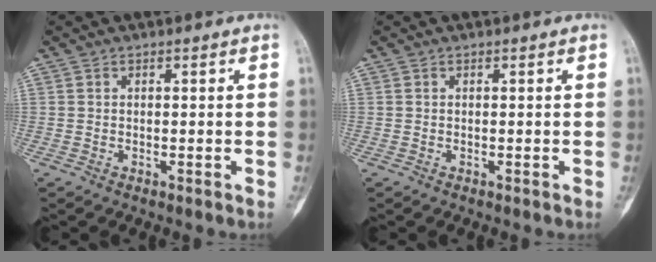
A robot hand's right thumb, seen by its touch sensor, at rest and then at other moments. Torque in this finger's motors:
{"motor_torque": [-0.02, -0.02, 0.00, 0.00, 0.00]}